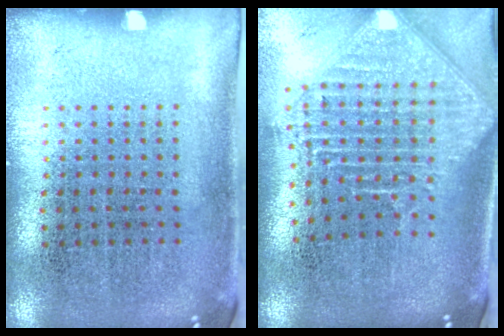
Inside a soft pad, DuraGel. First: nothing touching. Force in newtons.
{"total": 2.4, "press": 1.8, "slide": 1.5}